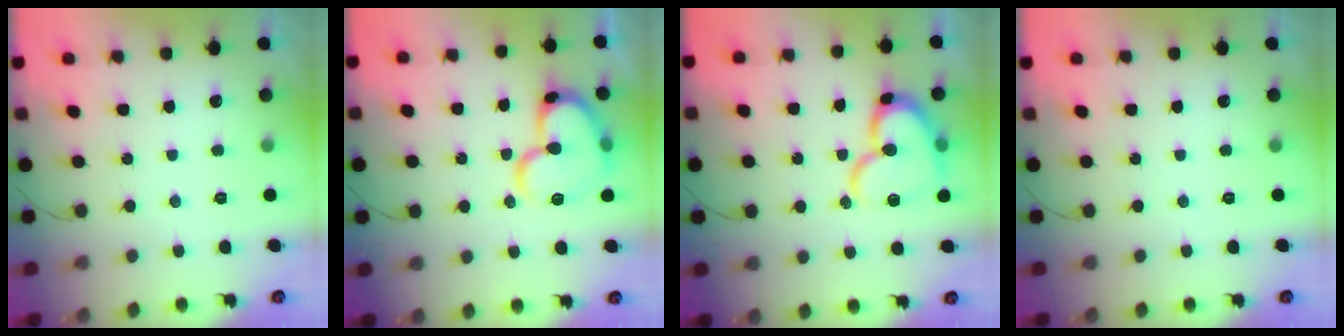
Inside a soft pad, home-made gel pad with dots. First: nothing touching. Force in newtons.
{"total": 19.3, "press": 19.2, "slide": 1.7}
{"total": 16.3, "press": 16.2, "slide": 2.0}
{"total": 0.0}